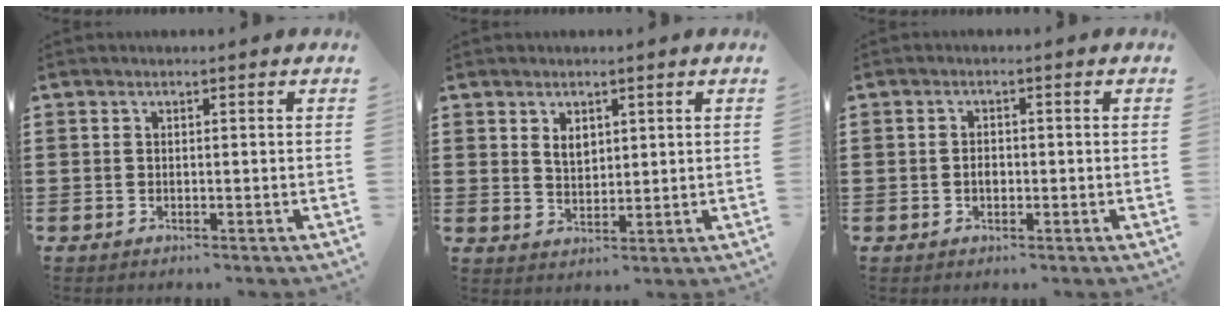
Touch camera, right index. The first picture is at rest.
{"total": 2.7, "force": [1.6, 1.8, 1.3], "torque": [-0.023, 0.002, 0.028]}
{"total": 1.6, "force": [-0.3, 1.0, 1.2], "torque": [-0.024, 0.005, -0.006]}